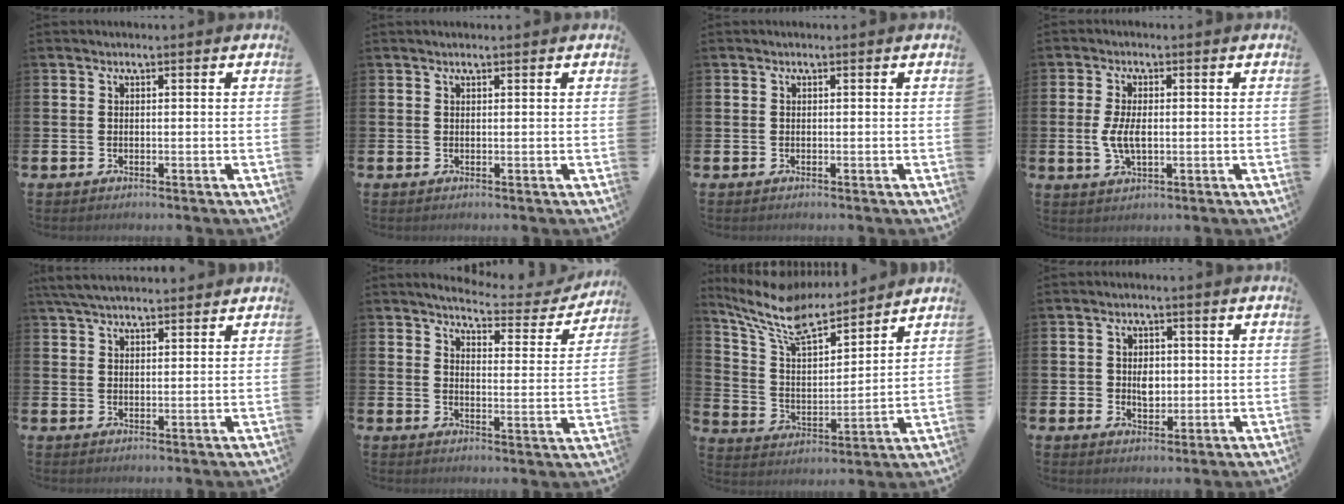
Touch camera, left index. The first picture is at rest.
{"total": 0.7, "force": [0.6, 0.1, 0.2], "torque": [0.000, 0.000, 0.010]}
{"total": 0.0}
{"total": 4.2, "force": [0.0, 2.0, 3.7], "torque": [-0.073, 0.002, -0.004]}
{"total": 4.7, "force": [4.3, 1.0, 1.6], "torque": [-0.043, -0.007, 0.082]}
{"total": 4.2, "force": [3.9, 0.8, 1.2], "torque": [-0.028, -0.036, 0.058]}
{"total": 9.6, "force": [8.6, 2.4, 3.6], "torque": [-0.111, -0.054, 0.151]}
{"total": 3.3, "force": [0.0, 2.6, 2.0], "torque": [-0.017, -0.001, -0.009]}